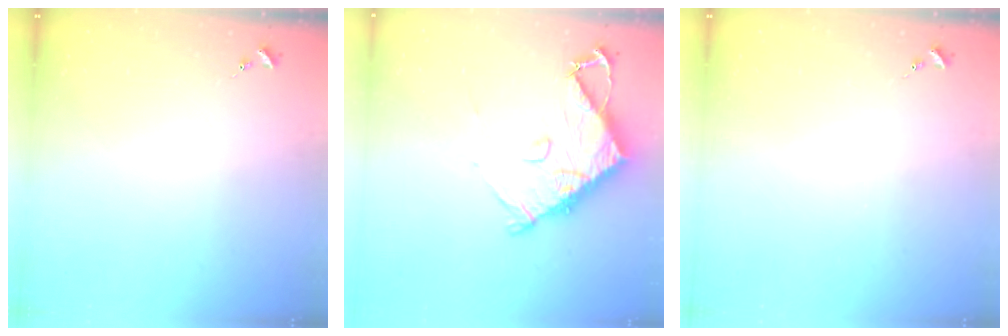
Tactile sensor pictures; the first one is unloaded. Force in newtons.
{"total": 10.9, "press": 10.8, "slide": 1.4}
{"total": 0.0}